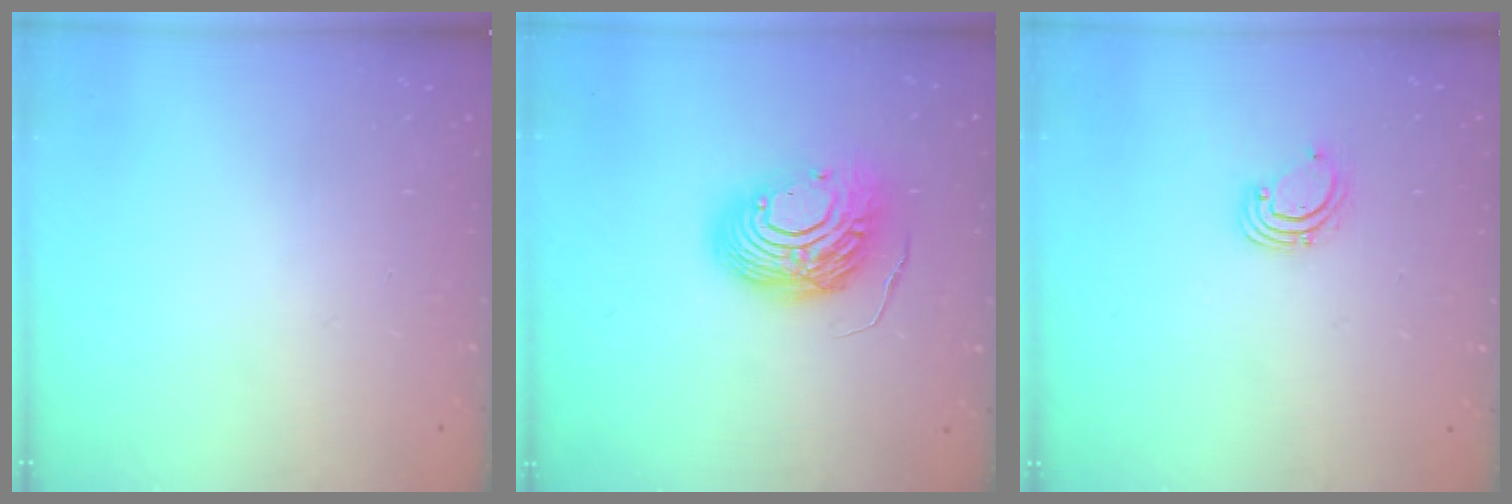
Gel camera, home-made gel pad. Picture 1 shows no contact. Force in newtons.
{"total": 13.0, "press": 13.0, "slide": 1.1}
{"total": 1.6, "press": 1.6, "slide": 0.1}